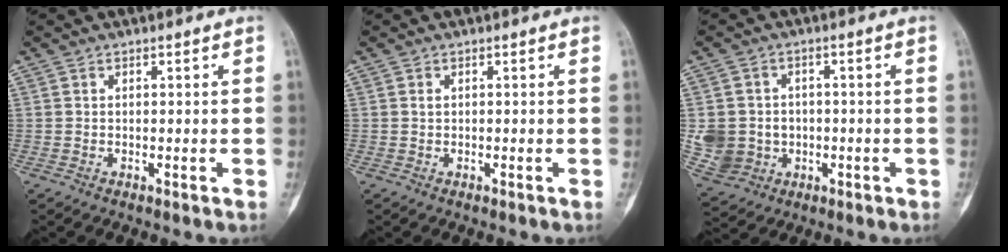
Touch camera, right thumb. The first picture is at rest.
{"total": 0.6, "force": [0.1, 0.5, 0.4], "torque": [-0.003, 0.001, 0.001]}
{"total": 9.3, "force": [-1.1, 8.6, 3.4], "torque": [-0.045, 0.011, -0.003]}